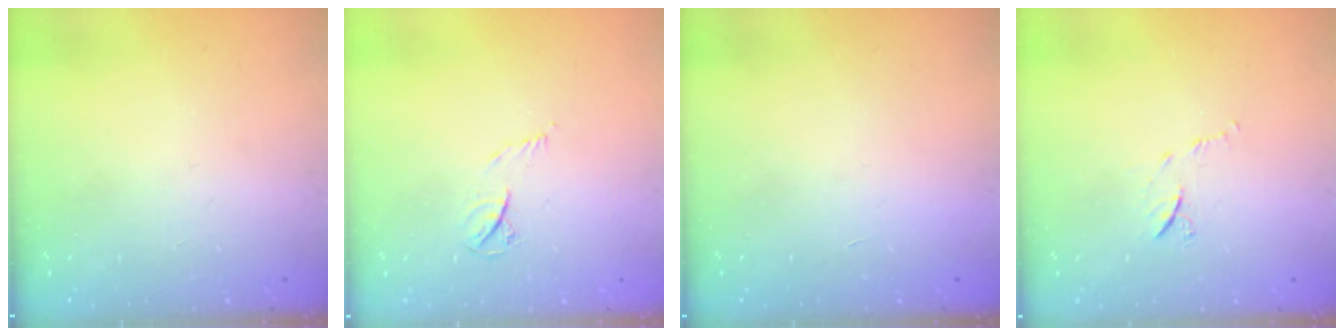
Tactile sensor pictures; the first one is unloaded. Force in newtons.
{"total": 4.8, "press": 4.8, "slide": 0.6}
{"total": 1.7, "press": 1.7, "slide": 0.1}
{"total": 7.0, "press": 7.0, "slide": 0.7}